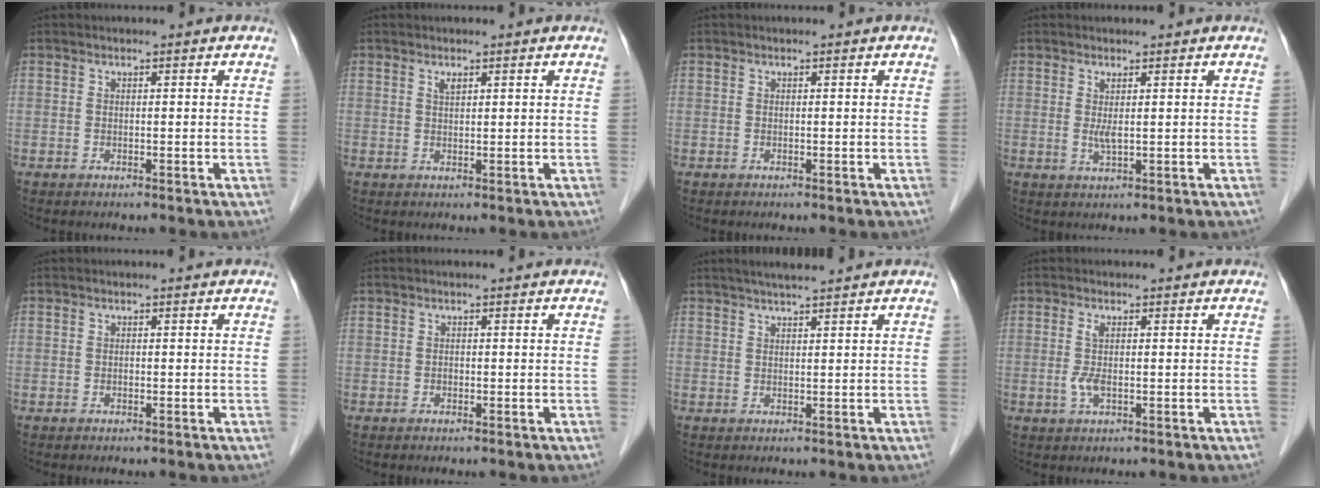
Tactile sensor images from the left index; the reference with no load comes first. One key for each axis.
{"total": 1.0, "fx": 0.6, "fy": 0.2, "fz": 0.7, "tx": -0.014, "ty": 0.001, "tz": 0.014}
{"total": 0.0}
{"total": 1.8, "fx": 0.3, "fy": 0.1, "fz": 1.8, "tx": -0.040, "ty": -0.006, "tz": 0.010}
{"total": 0.0}
{"total": 0.0}
{"total": 3.8, "fx": 3.3, "fy": -0.2, "fz": 2.0, "tx": -0.030, "ty": 0.016, "tz": 0.055}
{"total": 2.3, "fx": -0.3, "fy": 0.6, "fz": 2.2, "tx": -0.055, "ty": -0.005, "tz": -0.003}